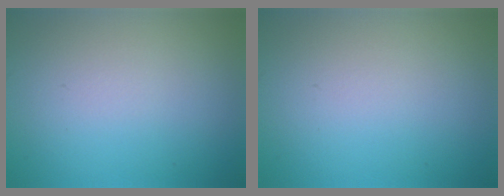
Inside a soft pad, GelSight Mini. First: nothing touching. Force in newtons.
{"total": 0.0}